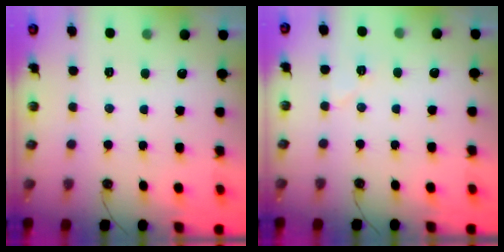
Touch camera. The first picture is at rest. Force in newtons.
{"total": 5.2, "press": 4.9, "slide": 1.7}